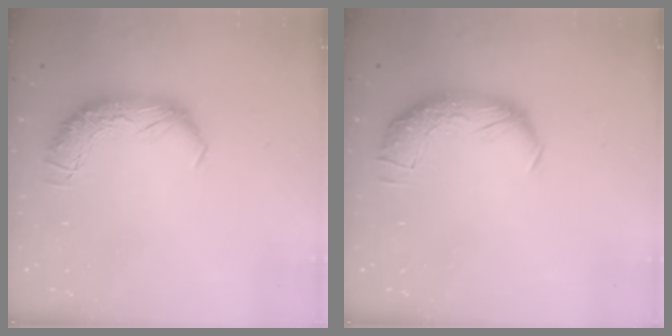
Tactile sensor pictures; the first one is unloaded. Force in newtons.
{"total": 2.4, "press": 1.1, "slide": 2.2}